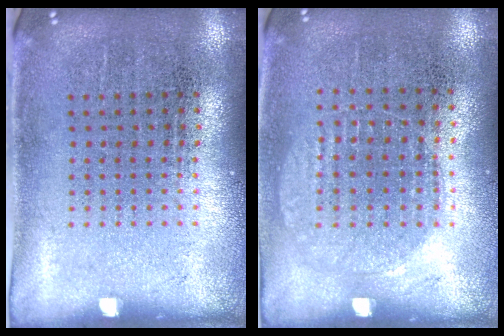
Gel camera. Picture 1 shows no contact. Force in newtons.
{"total": 1.0, "press": 0.9, "slide": 0.3}